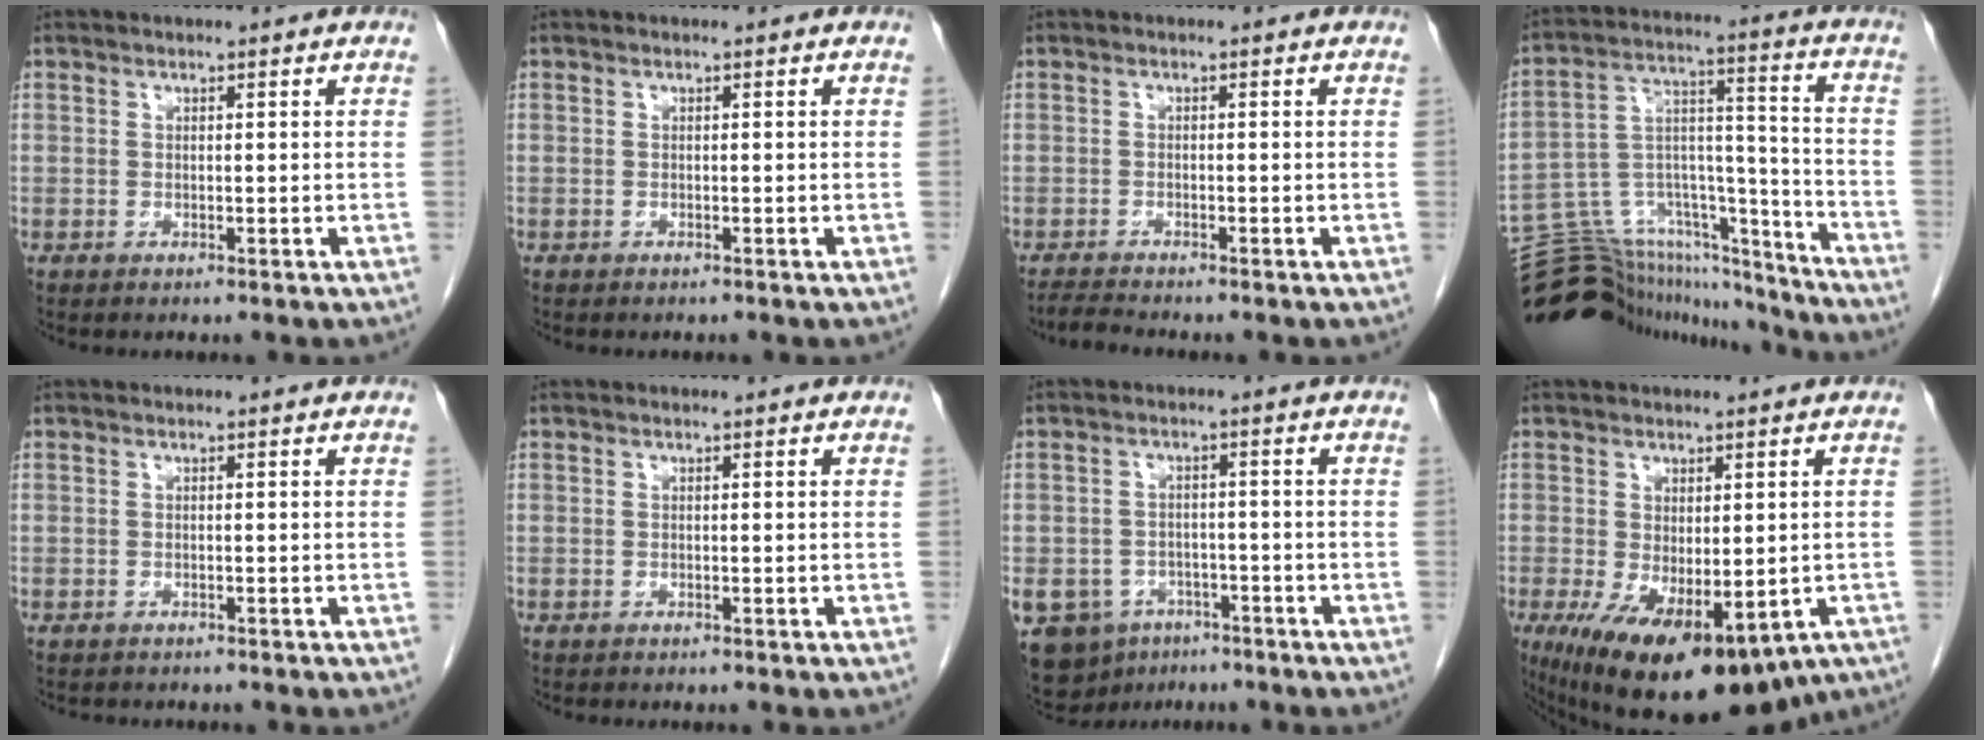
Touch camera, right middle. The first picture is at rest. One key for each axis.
{"total": 0.0}
{"total": 2.0, "fx": -1.9, "fy": -0.6, "fz": 0.3, "tx": -0.016, "ty": -0.014, "tz": -0.037}
{"total": 21.7, "fx": -20.2, "fy": 6.1, "fz": 4.8, "tx": -0.115, "ty": 0.059, "tz": -0.311}
{"total": 2.1, "fx": -1.9, "fy": 0.8, "fz": 0.6, "tx": -0.015, "ty": -0.003, "tz": -0.020}
{"total": 0.0}
{"total": 11.6, "fx": -6.2, "fy": 8.9, "fz": 3.9, "tx": -0.101, "ty": 0.002, "tz": -0.084}
{"total": 17.7, "fx": -10.2, "fy": 7.7, "fz": 12.3, "tx": -0.184, "ty": -0.044, "tz": -0.127}